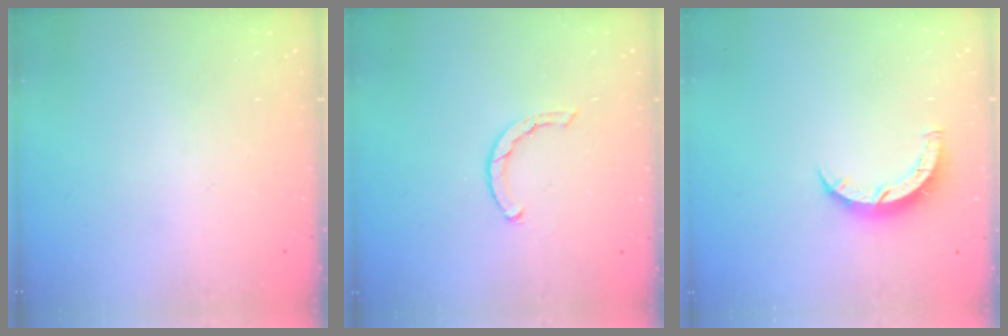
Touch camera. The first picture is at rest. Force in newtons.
{"total": 2.0, "press": 2.0, "slide": 0.2}
{"total": 5.5, "press": 5.5, "slide": 0.5}